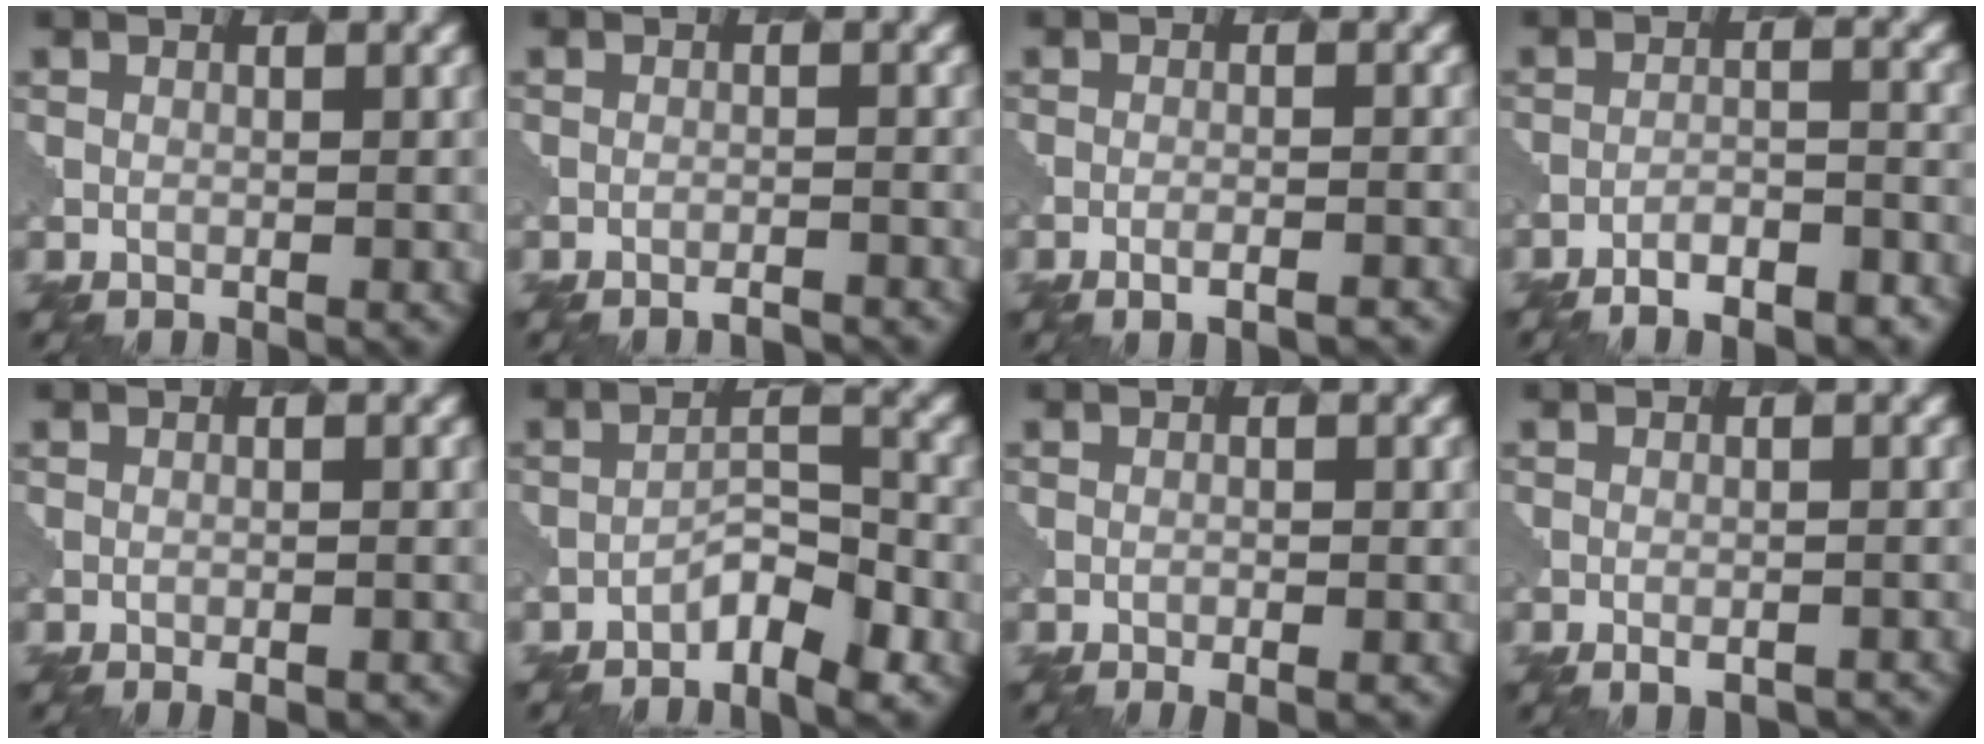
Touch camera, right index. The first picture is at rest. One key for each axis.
{"total": 2.4, "fx": -2.2, "fy": 0.3, "fz": 0.8, "tx": -0.002, "ty": 0.010, "tz": -0.039}
{"total": 2.9, "fx": -2.0, "fy": 0.6, "fz": 2.0, "tx": -0.029, "ty": 0.012, "tz": -0.037}
{"total": 5.7, "fx": -4.7, "fy": 1.4, "fz": 2.8, "tx": -0.050, "ty": -0.001, "tz": -0.071}
{"total": 1.6, "fx": -1.1, "fy": 0.5, "fz": 1.1, "tx": -0.010, "ty": 0.005, "tz": -0.012}
{"total": 3.2, "fx": -2.3, "fy": 0.8, "fz": 2.0, "tx": -0.036, "ty": 0.011, "tz": -0.047}
{"total": 1.9, "fx": -1.1, "fy": 0.6, "fz": 1.5, "tx": -0.015, "ty": 0.007, "tz": -0.013}
{"total": 2.3, "fx": -1.6, "fy": 0.8, "fz": 1.5, "tx": -0.025, "ty": 0.005, "tz": -0.020}